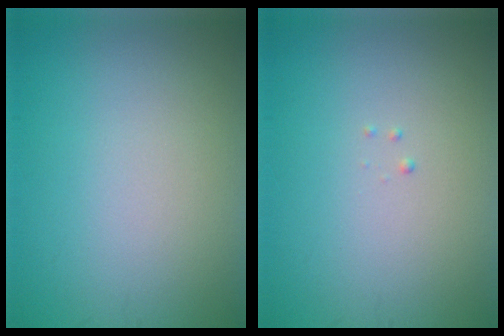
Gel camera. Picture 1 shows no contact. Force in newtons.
{"total": 0.0}